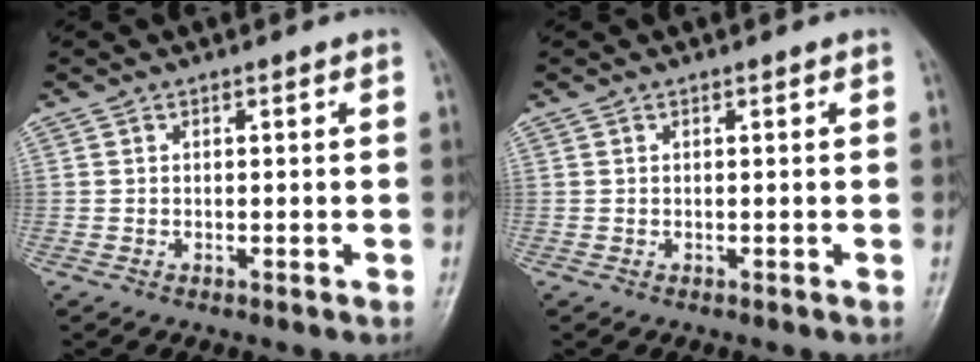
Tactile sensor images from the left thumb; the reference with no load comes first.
{"total": 0.0}